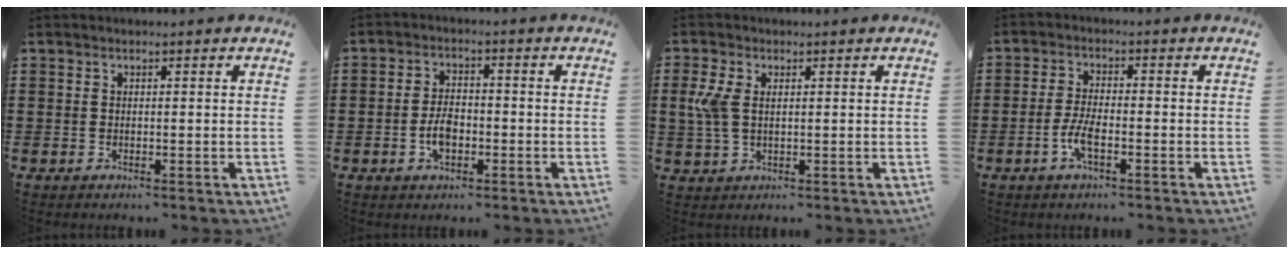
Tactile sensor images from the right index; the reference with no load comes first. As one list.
[{"total": 4.6, "force": [-1.6, 2.4, 3.6], "torque": [-0.084, 0.001, -0.035]}, {"total": 4.5, "force": [0.8, 2.6, 3.6], "torque": [-0.105, -0.002, 0.005]}, {"total": 4.1, "force": [-1.7, 1.2, 3.5], "torque": [-0.087, -0.005, -0.039]}]